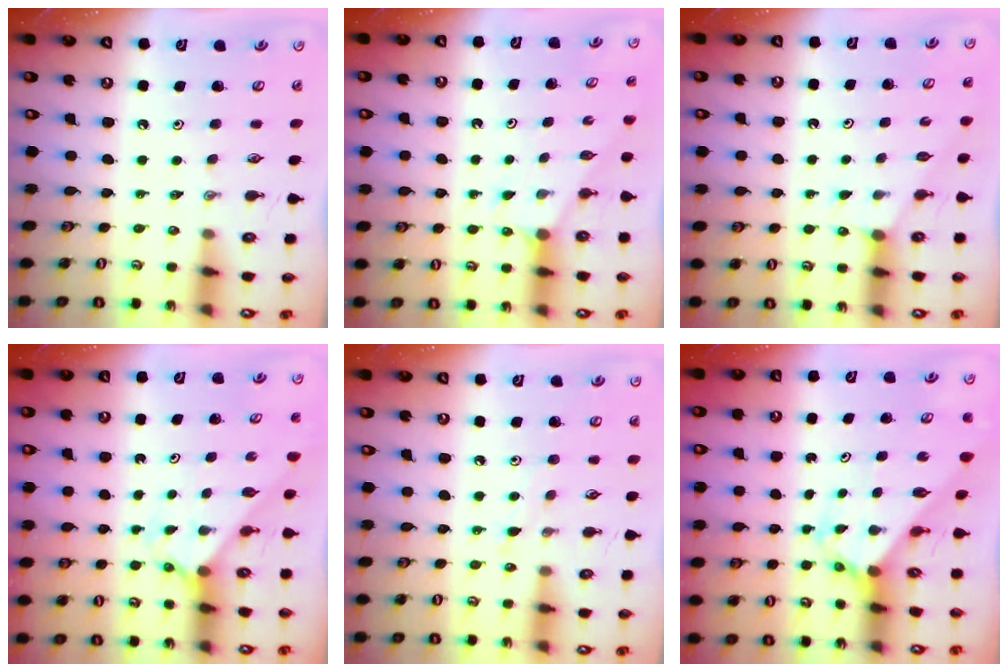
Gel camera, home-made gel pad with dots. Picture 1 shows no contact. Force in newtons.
{"total": 1.2, "press": 1.2, "slide": 0.2}
{"total": 1.7, "press": 1.7, "slide": 0.3}
{"total": 2.3, "press": 2.3, "slide": 0.1}
{"total": 4.0, "press": 4.0, "slide": 0.6}
{"total": 2.5, "press": 2.5, "slide": 0.2}